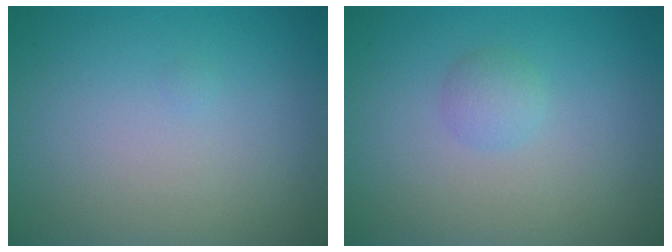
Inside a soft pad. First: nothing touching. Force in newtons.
{"total": 1.3, "press": 1.3, "slide": 0.0}